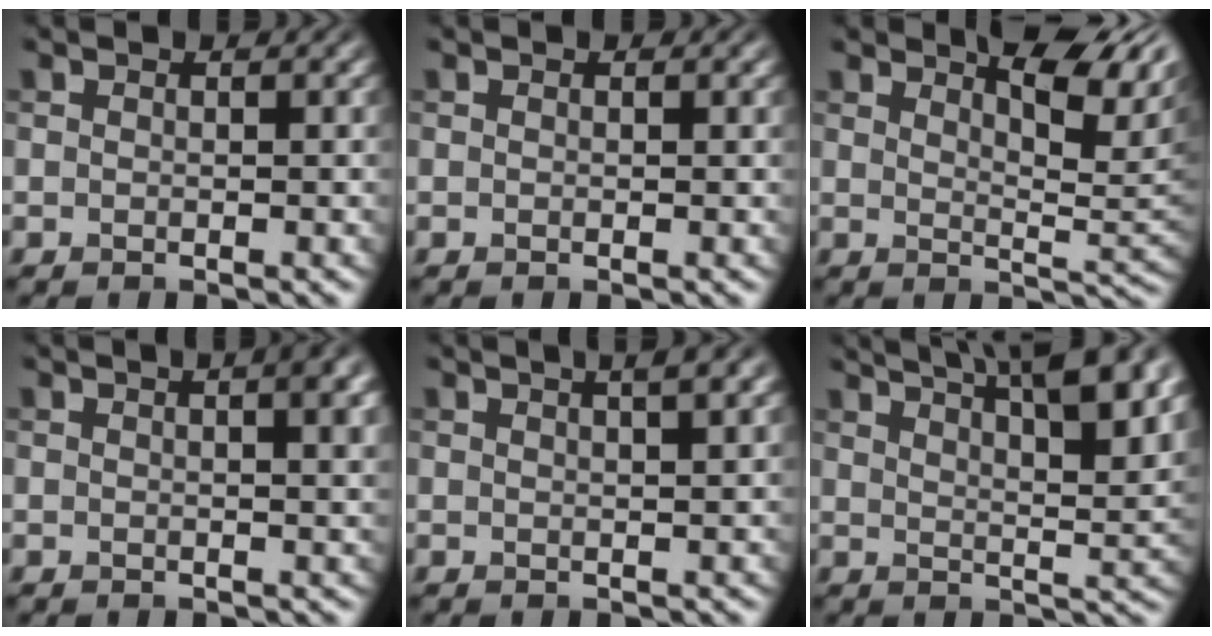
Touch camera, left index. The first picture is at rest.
{"total": 0.0}
{"total": 7.6, "force": [4.4, 2.3, 5.8], "torque": [-0.078, 0.005, 0.070]}
{"total": 5.4, "force": [2.0, 2.0, 4.5], "torque": [-0.029, 0.018, 0.010]}
{"total": 4.6, "force": [2.5, 1.6, 3.5], "torque": [-0.018, 0.017, 0.007]}
{"total": 11.8, "force": [7.3, 3.6, 8.6], "torque": [-0.090, 0.034, 0.079]}